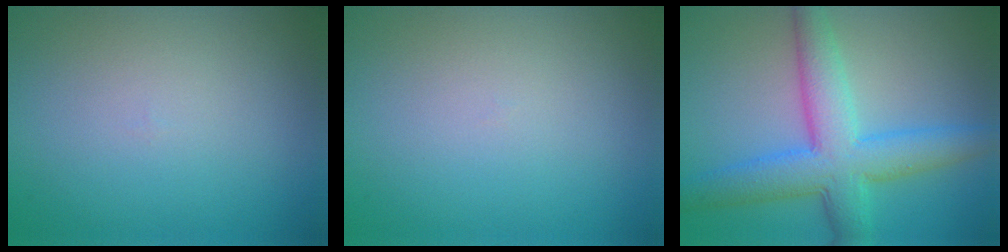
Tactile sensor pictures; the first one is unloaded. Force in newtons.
{"total": 0.0}
{"total": 7.0, "press": 7.0, "slide": 0.1}